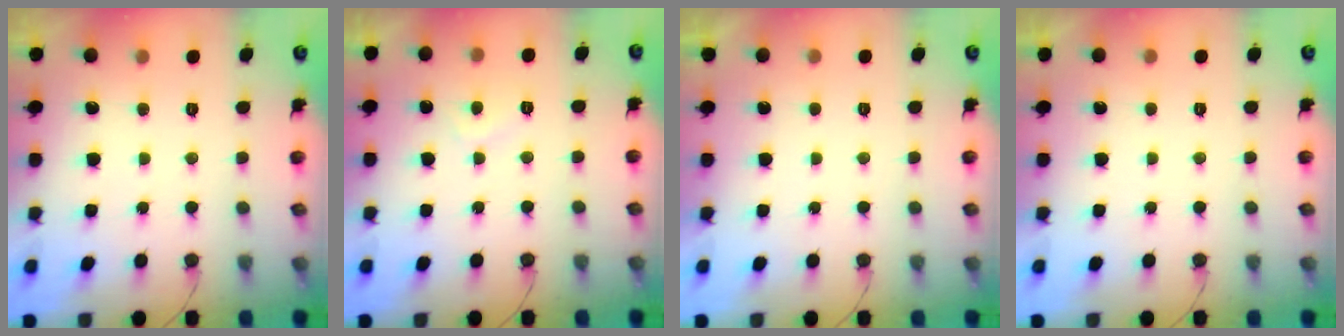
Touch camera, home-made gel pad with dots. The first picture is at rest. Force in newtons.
{"total": 2.3, "press": 2.2, "slide": 0.7}
{"total": 2.1, "press": 2.1, "slide": 0.4}
{"total": 2.3, "press": 2.3, "slide": 0.4}